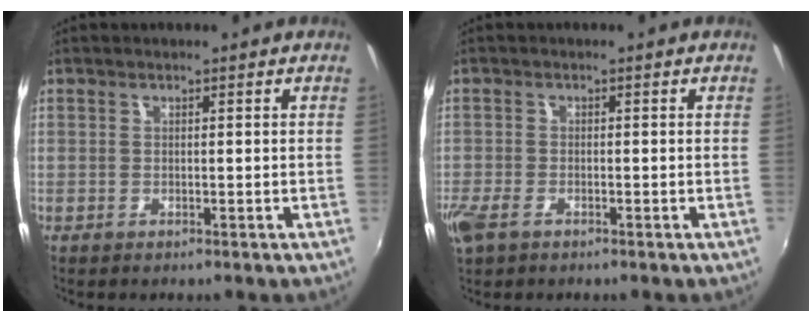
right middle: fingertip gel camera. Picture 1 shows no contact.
{"total": 5.0, "force": [-2.9, 2.5, 3.1], "torque": [-0.081, -0.015, -0.057]}